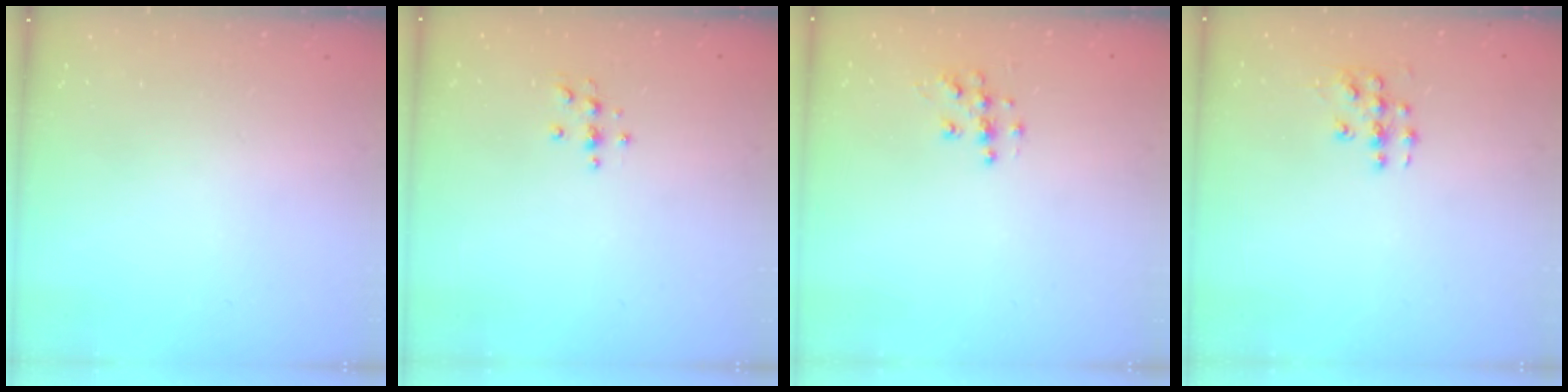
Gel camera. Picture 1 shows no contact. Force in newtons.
{"total": 3.3, "press": 3.3, "slide": 0.5}
{"total": 6.3, "press": 6.3, "slide": 0.3}
{"total": 6.1, "press": 6.1, "slide": 0.4}